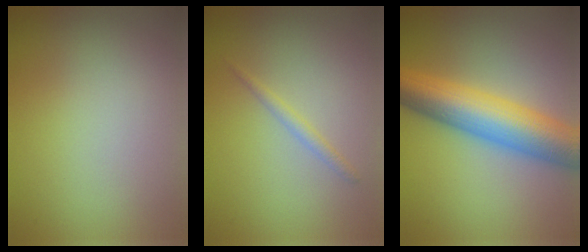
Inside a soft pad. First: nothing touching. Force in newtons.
{"total": 1.0, "press": 1.0, "slide": 0.1}
{"total": 9.1, "press": 9.1, "slide": 0.2}